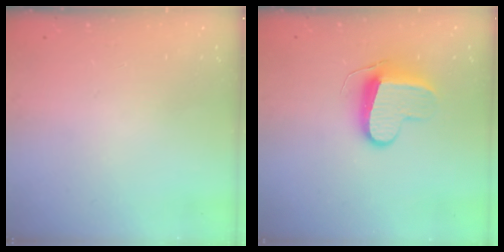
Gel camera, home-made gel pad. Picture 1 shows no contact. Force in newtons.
{"total": 10.4, "press": 10.4, "slide": 0.5}